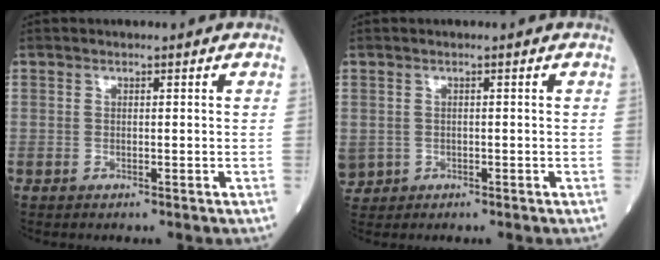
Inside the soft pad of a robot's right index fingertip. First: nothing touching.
{"total": 3.7, "force": [-1.3, 3.4, 0.8], "torque": [-0.020, 0.002, -0.015]}